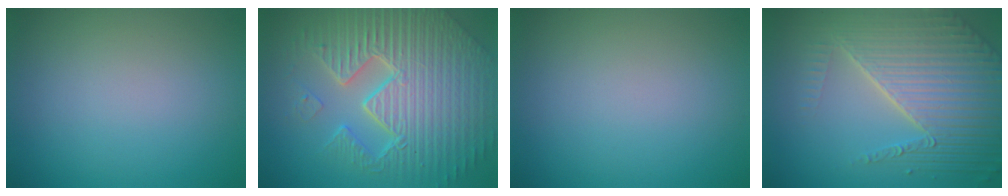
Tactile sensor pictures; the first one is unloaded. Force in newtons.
{"total": 11.2, "press": 7.1, "slide": 8.7}
{"total": 0.0}
{"total": 8.1, "press": 5.9, "slide": 5.7}